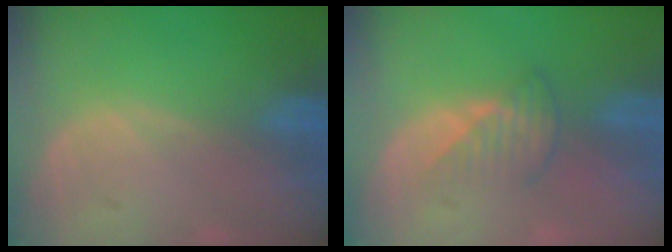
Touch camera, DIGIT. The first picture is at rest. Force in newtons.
{"total": 3.2, "press": 3.1, "slide": 1.0}